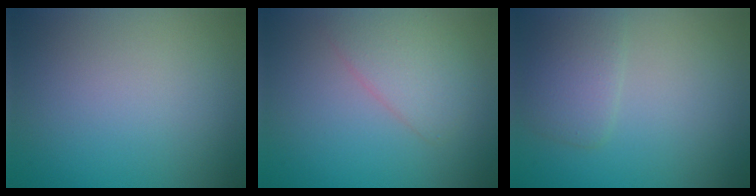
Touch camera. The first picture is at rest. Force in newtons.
{"total": 2.6, "press": 2.6, "slide": 0.1}
{"total": 2.7, "press": 2.7, "slide": 0.1}